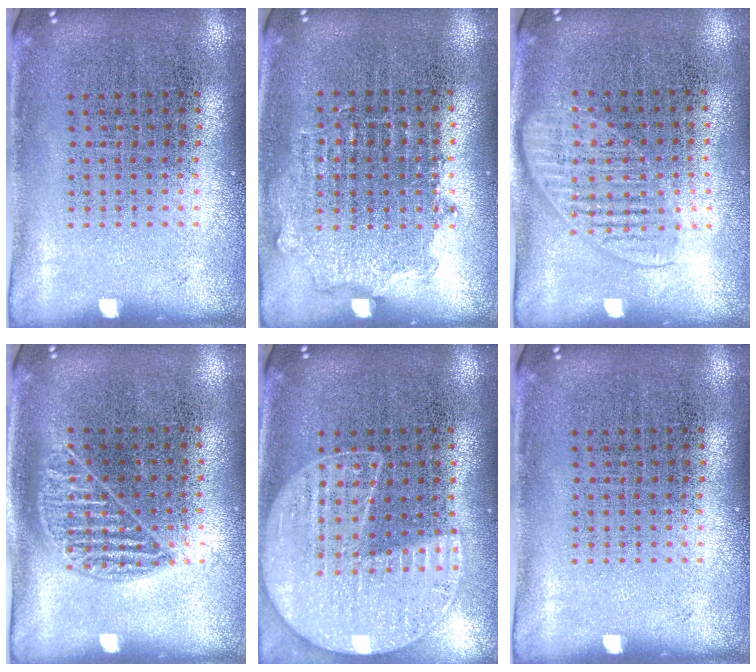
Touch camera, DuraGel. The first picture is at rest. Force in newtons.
{"total": 0.8, "press": 0.8, "slide": 0.3}
{"total": 1.4, "press": 1.3, "slide": 0.6}
{"total": 1.0, "press": 0.8, "slide": 0.6}
{"total": 1.3, "press": 1.2, "slide": 0.3}
{"total": 0.0}